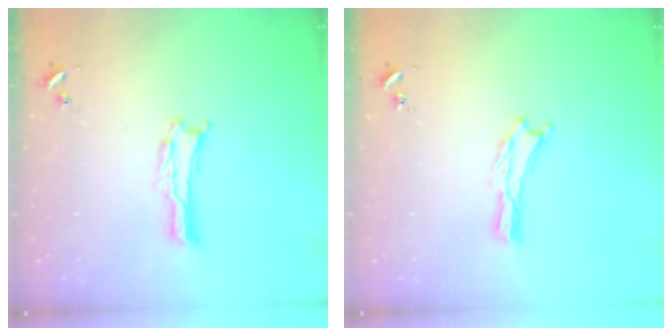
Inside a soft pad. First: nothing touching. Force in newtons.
{"total": 0.0}